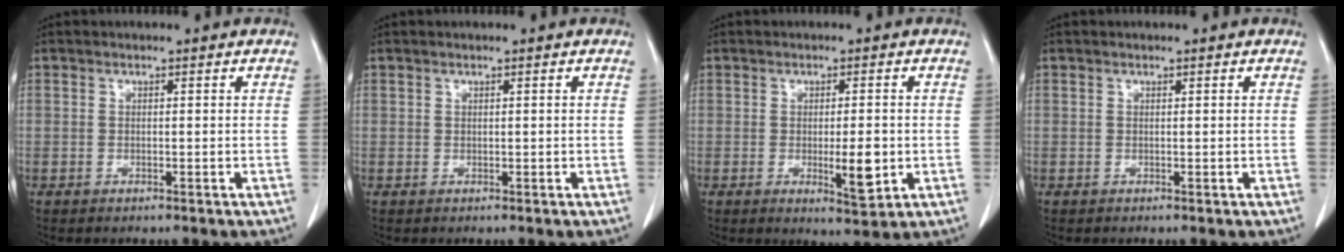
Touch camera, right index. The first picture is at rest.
{"total": 0.0}
{"total": 5.1, "force": [-0.8, 1.2, 4.9], "torque": [-0.072, -0.008, -0.005]}
{"total": 0.0}